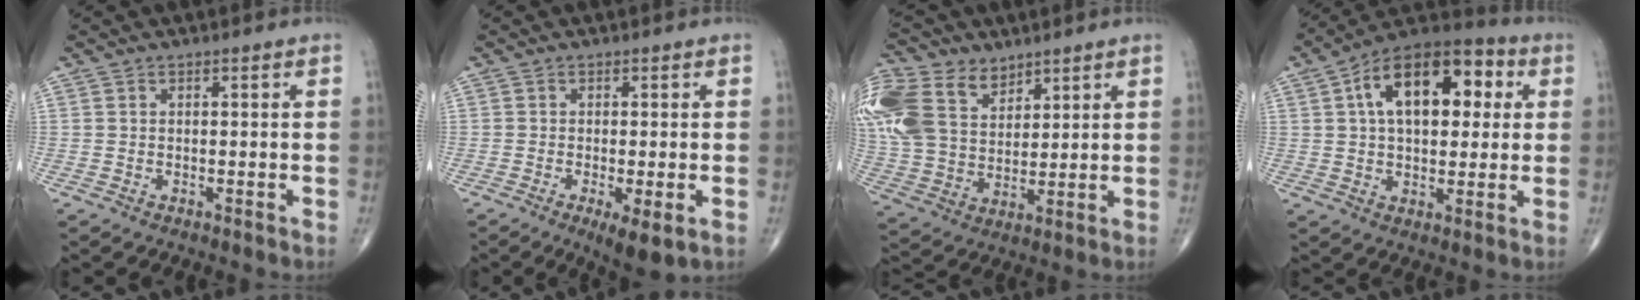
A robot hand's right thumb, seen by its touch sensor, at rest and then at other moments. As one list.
[{"total": 5.6, "force": [-2.0, 1.4, 5.0], "torque": [-0.082, -0.017, -0.031]}, {"total": 20.4, "force": [9.8, 13.8, 11.5], "torque": [-0.277, 0.009, 0.195]}, {"total": 18.9, "force": [4.8, 10.4, 15.0], "torque": [-0.203, 0.024, 0.064]}]